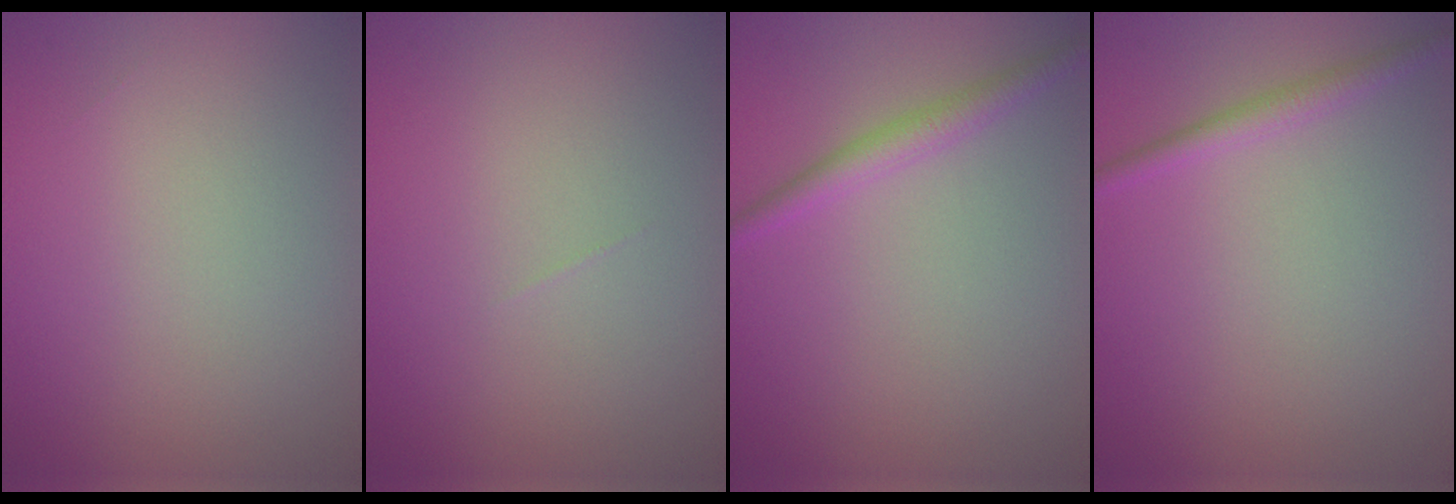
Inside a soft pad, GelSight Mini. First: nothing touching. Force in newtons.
{"total": 0.0}
{"total": 2.1, "press": 2.1, "slide": 0.1}
{"total": 1.7, "press": 1.7, "slide": 0.0}